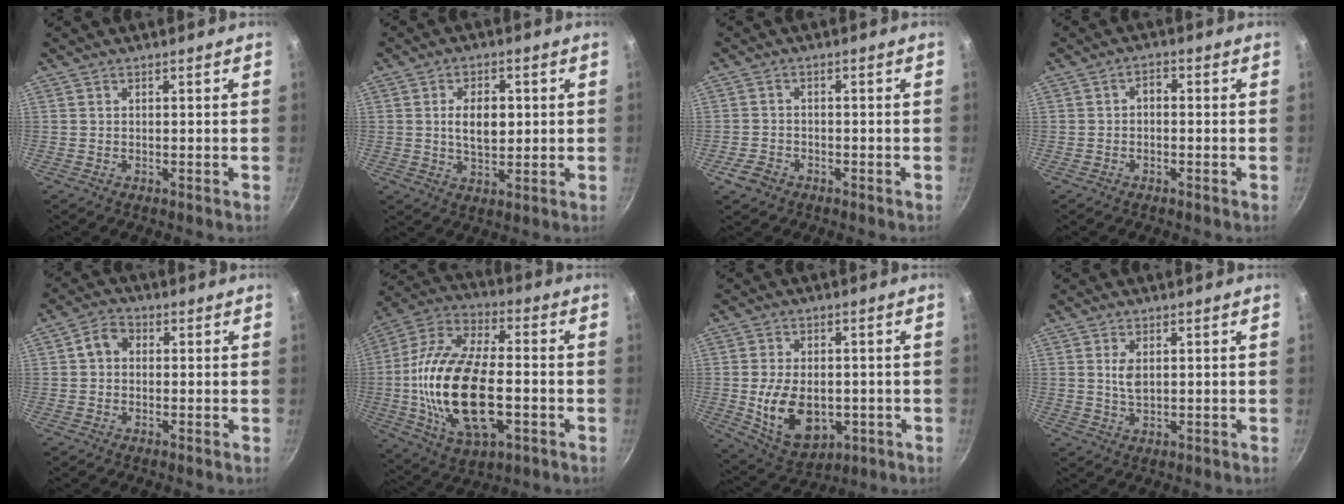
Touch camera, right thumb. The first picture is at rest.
{"total": 7.2, "force": [0.9, 4.2, 5.7], "torque": [-0.076, -0.004, 0.016]}
{"total": 3.3, "force": [-2.0, 2.3, 1.2], "torque": [-0.023, 0.011, -0.034]}
{"total": 2.1, "force": [-0.3, 1.4, 1.6], "torque": [-0.018, 0.013, -0.014]}
{"total": 4.5, "force": [0.4, 3.6, 2.6], "torque": [-0.034, 0.015, -0.002]}
{"total": 24.3, "force": [-3.4, 12.1, 20.8], "torque": [-0.413, 0.014, -0.054]}
{"total": 13.0, "force": [-2.1, 8.5, 9.6], "torque": [-0.143, -0.001, -0.015]}
{"total": 3.2, "force": [0.7, 1.7, 2.6], "torque": [-0.047, -0.008, 0.017]}